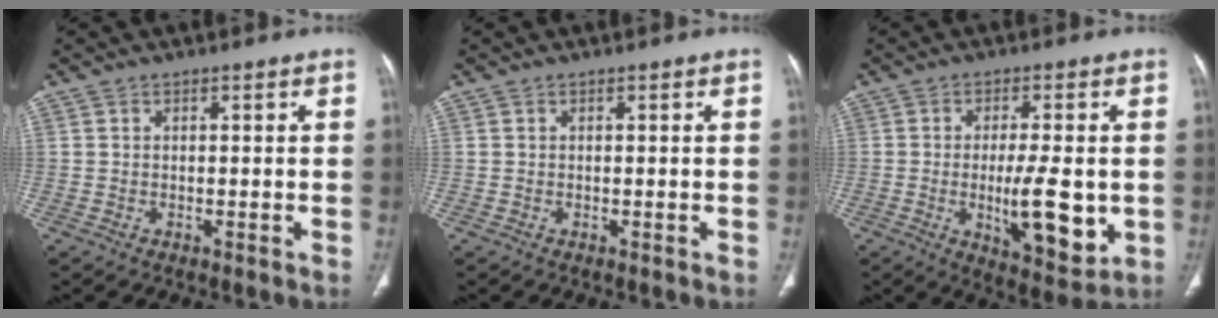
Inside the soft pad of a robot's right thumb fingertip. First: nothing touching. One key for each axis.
{"total": 0.0}
{"total": 12.7, "fx": -1.9, "fy": 4.4, "fz": 11.8, "tx": -0.165, "ty": -0.020, "tz": -0.022}